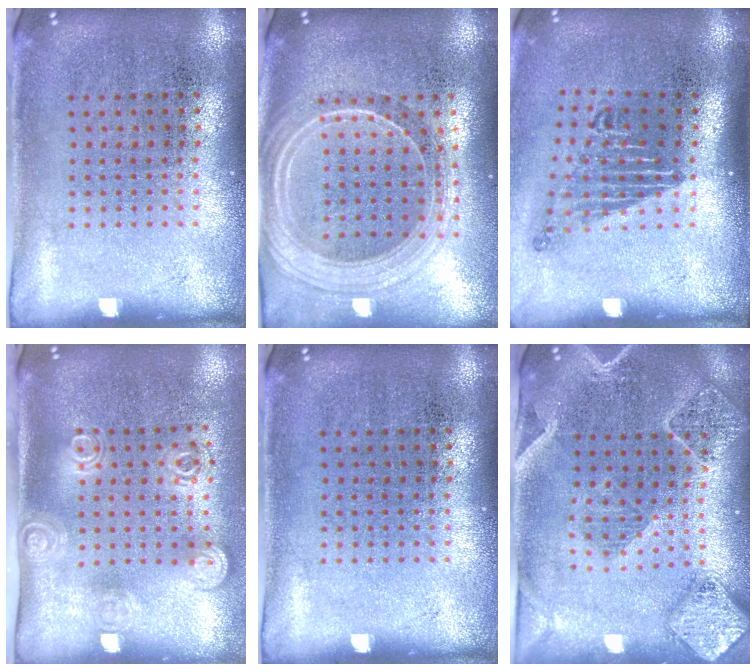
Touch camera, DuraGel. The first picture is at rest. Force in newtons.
{"total": 2.3, "press": 2.0, "slide": 1.2}
{"total": 1.7, "press": 1.2, "slide": 1.3}
{"total": 1.8, "press": 1.3, "slide": 1.3}
{"total": 0.0}
{"total": 2.4, "press": 2.2, "slide": 0.9}